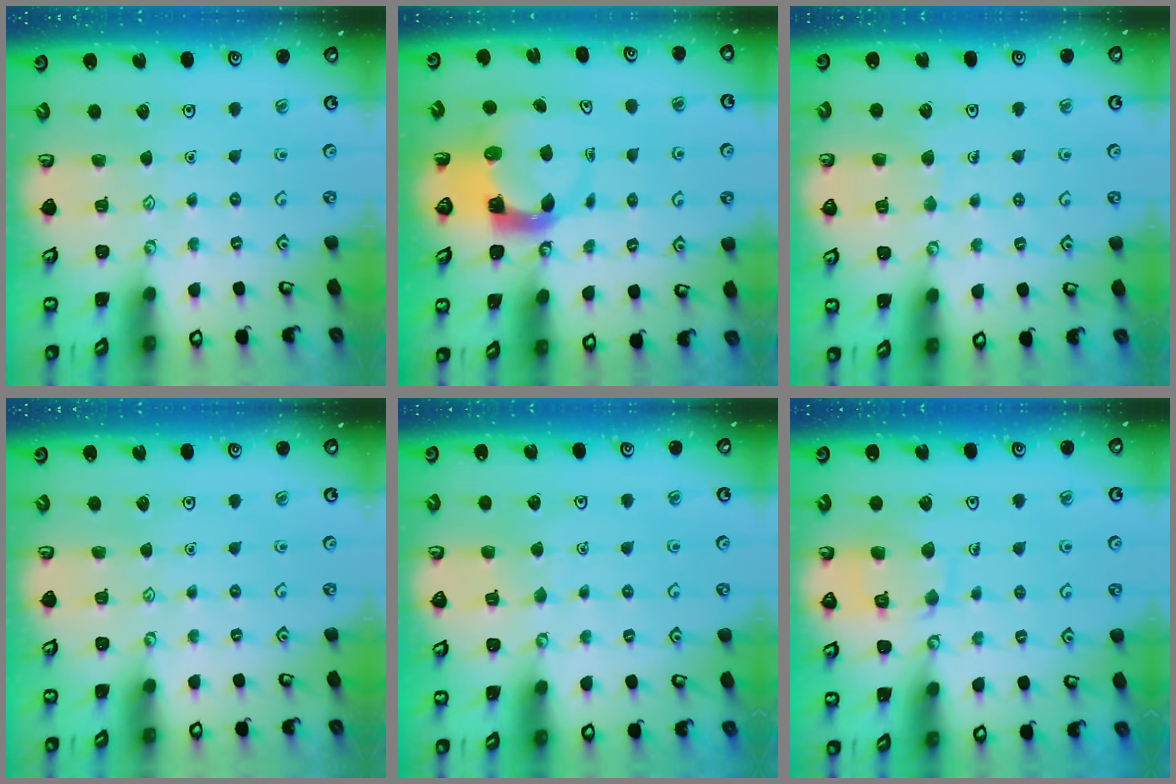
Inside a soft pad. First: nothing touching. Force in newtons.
{"total": 4.0, "press": 3.9, "slide": 0.6}
{"total": 4.3, "press": 4.3, "slide": 0.3}
{"total": 0.0}
{"total": 3.4, "press": 3.4, "slide": 0.3}
{"total": 10.4, "press": 10.3, "slide": 0.8}